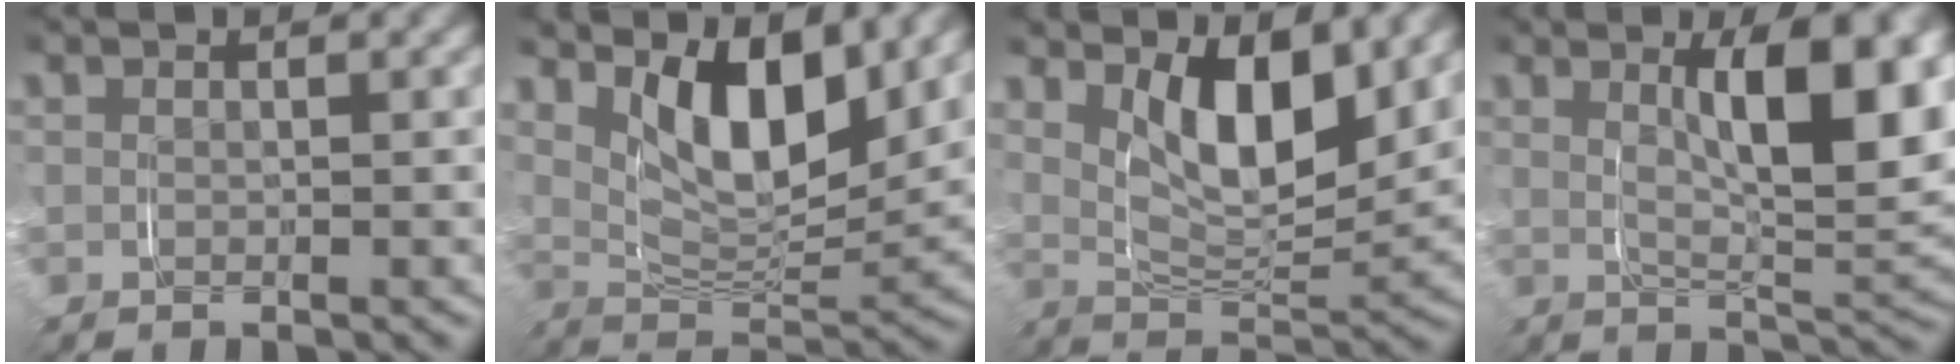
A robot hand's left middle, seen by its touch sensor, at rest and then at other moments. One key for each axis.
{"total": 8.9, "fx": 3.9, "fy": 4.3, "fz": 6.8, "tx": -0.124, "ty": -0.004, "tz": 0.061}
{"total": 7.8, "fx": 3.2, "fy": 3.4, "fz": 6.2, "tx": -0.110, "ty": -0.013, "tz": 0.053}
{"total": 8.4, "fx": 1.9, "fy": 2.5, "fz": 7.8, "tx": -0.115, "ty": -0.008, "tz": 0.034}